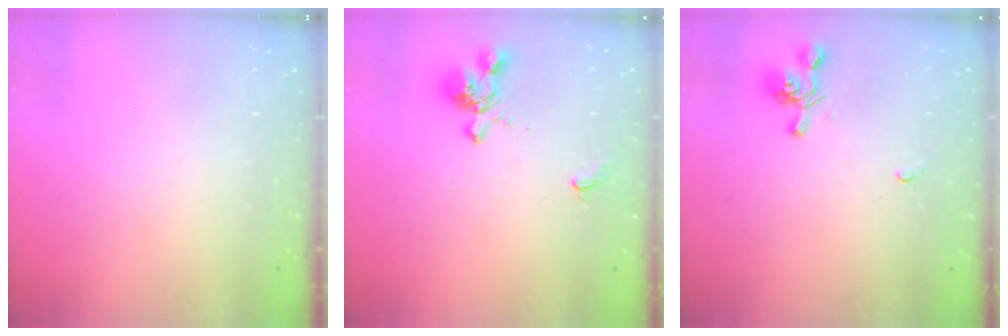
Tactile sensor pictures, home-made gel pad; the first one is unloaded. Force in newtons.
{"total": 1.2, "press": 0.4, "slide": 1.1}
{"total": 2.6, "press": 2.5, "slide": 0.4}